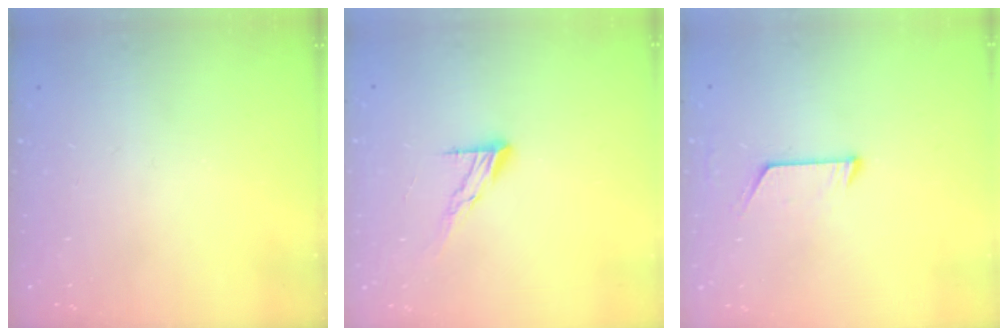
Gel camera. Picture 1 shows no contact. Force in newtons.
{"total": 8.7, "press": 8.7, "slide": 0.7}
{"total": 6.3, "press": 6.3, "slide": 0.5}